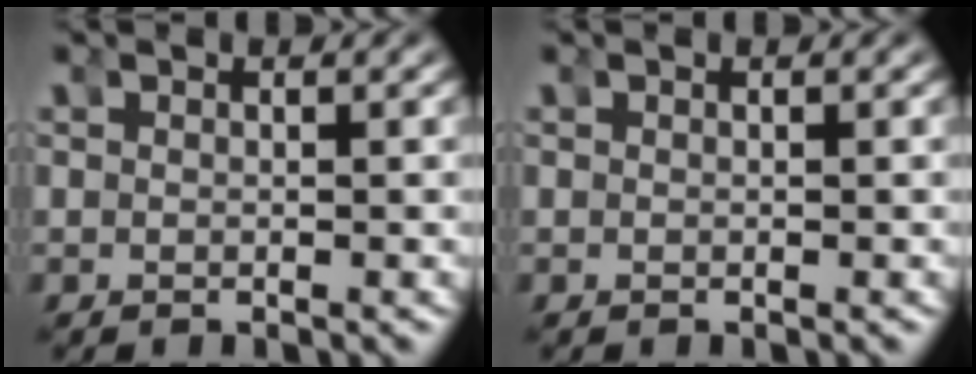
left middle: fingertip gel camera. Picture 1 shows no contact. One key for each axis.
{"total": 0.0}